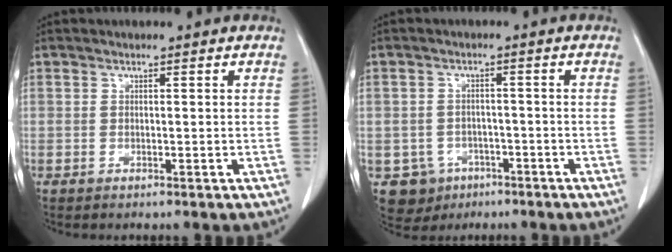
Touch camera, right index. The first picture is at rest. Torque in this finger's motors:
{"motor_torque": [-0.82, 0.50, -0.84, -0.21]}